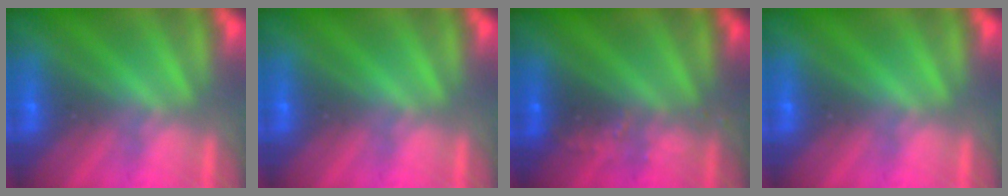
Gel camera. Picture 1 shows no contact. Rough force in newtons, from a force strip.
{"total": 0.0}
{"total": 2.5}
{"total": 0.0}